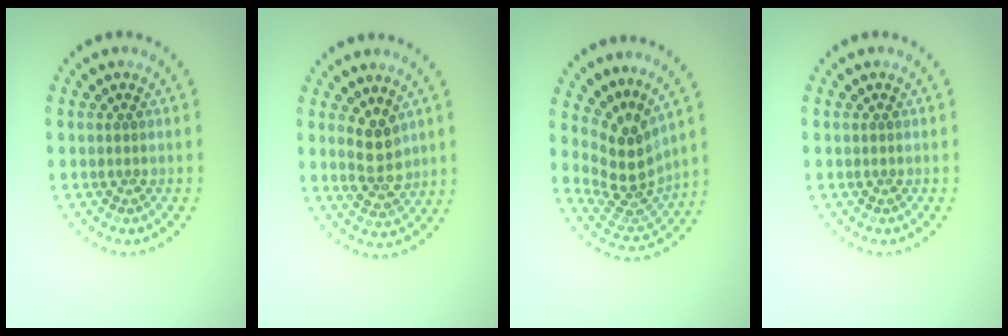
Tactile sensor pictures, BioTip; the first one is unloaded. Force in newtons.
{"total": 3.0, "press": 2.8, "slide": 0.9}
{"total": 4.1, "press": 2.8, "slide": 3.0}
{"total": 0.0}